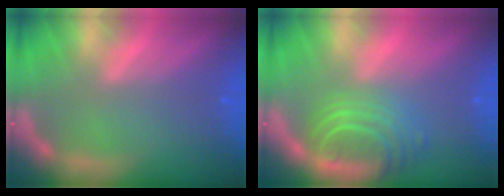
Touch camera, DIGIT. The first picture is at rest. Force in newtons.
{"total": 6.6}